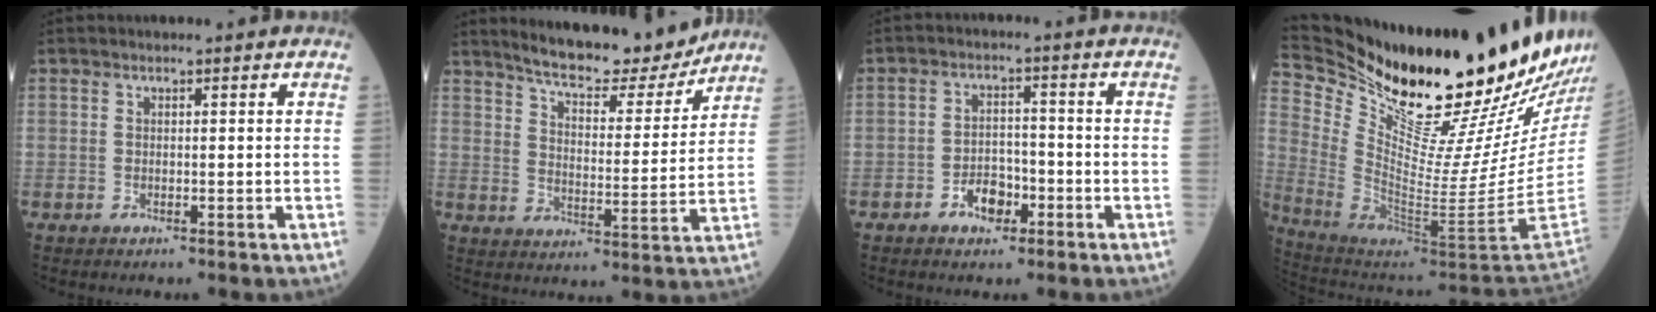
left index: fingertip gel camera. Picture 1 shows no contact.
{"total": 13.8, "force": [12.7, 2.0, 5.1], "torque": [-0.082, -0.011, 0.186]}
{"total": 4.3, "force": [-2.4, 2.6, 2.5], "torque": [-0.044, 0.009, -0.041]}
{"total": 28.9, "force": [24.4, -0.5, 15.5], "torque": [-0.268, -0.119, 0.376]}